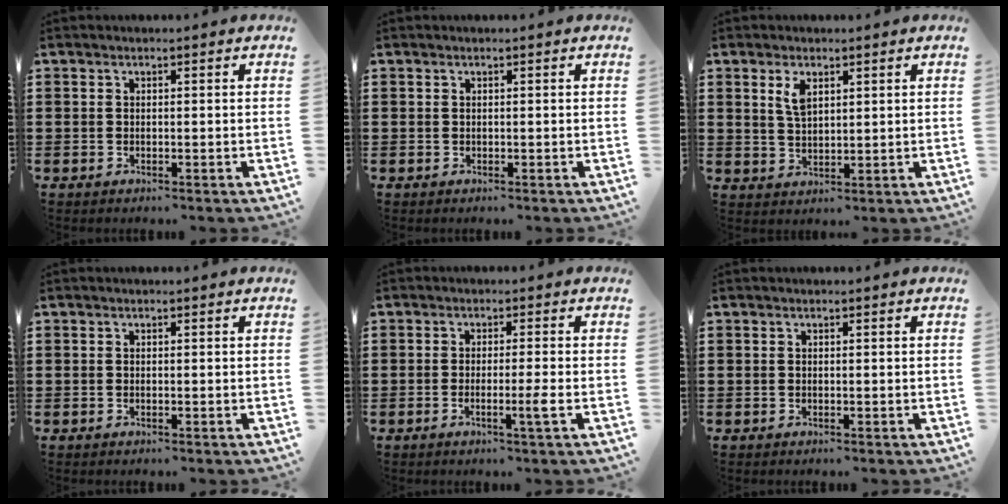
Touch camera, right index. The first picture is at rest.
{"total": 0.0}
{"total": 3.3, "force": [1.7, 1.5, 2.4], "torque": [-0.054, 0.004, 0.031]}
{"total": 0.0}
{"total": 3.4, "force": [-1.2, -0.6, 3.1], "torque": [-0.051, -0.015, -0.022]}
{"total": 0.0}